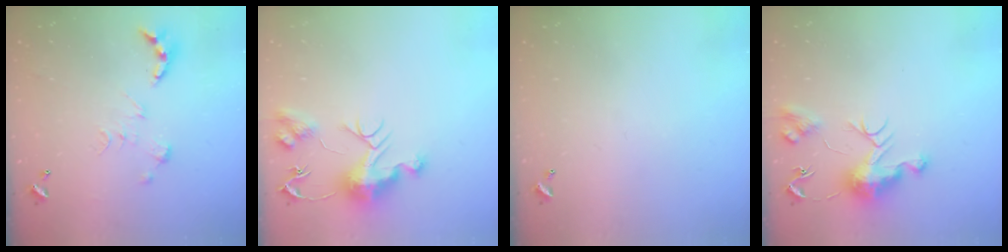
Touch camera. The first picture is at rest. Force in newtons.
{"total": 10.9, "press": 10.9, "slide": 0.9}
{"total": 0.0}
{"total": 10.1, "press": 10.0, "slide": 0.8}